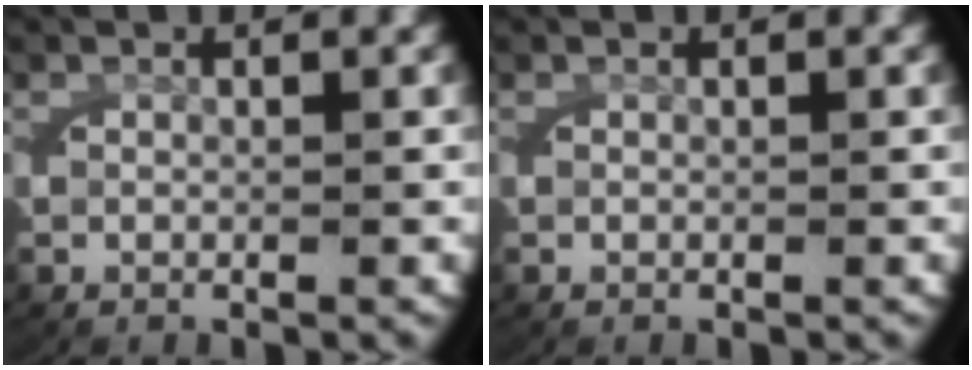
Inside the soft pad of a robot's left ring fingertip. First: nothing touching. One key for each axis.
{"total": 0.0}